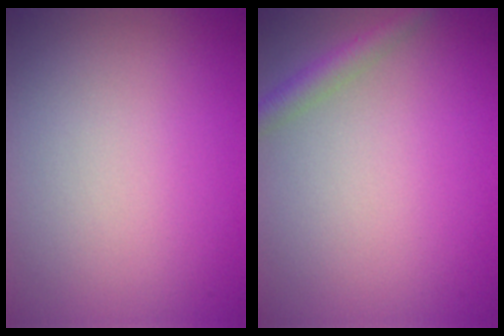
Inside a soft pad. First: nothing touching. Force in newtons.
{"total": 2.1, "press": 2.1, "slide": 0.1}